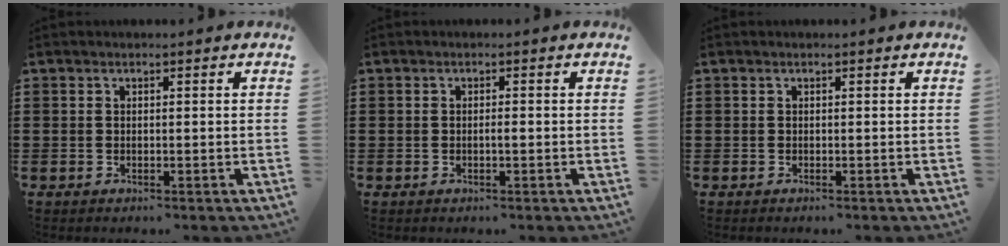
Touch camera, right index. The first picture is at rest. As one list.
[{"total": 0.8, "force": [-0.3, 0.1, 0.7], "torque": [-0.014, -0.003, -0.005]}, {"total": 0.0}]